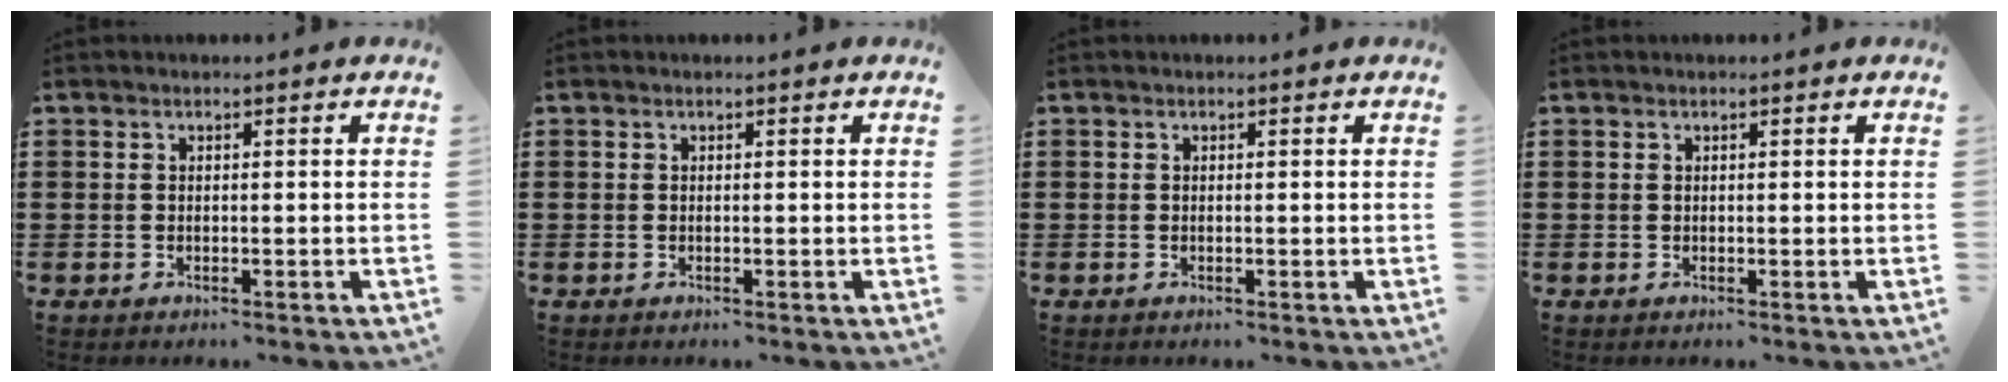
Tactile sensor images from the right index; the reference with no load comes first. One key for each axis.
{"total": 0.0}
{"total": 0.0}
{"total": 0.0}